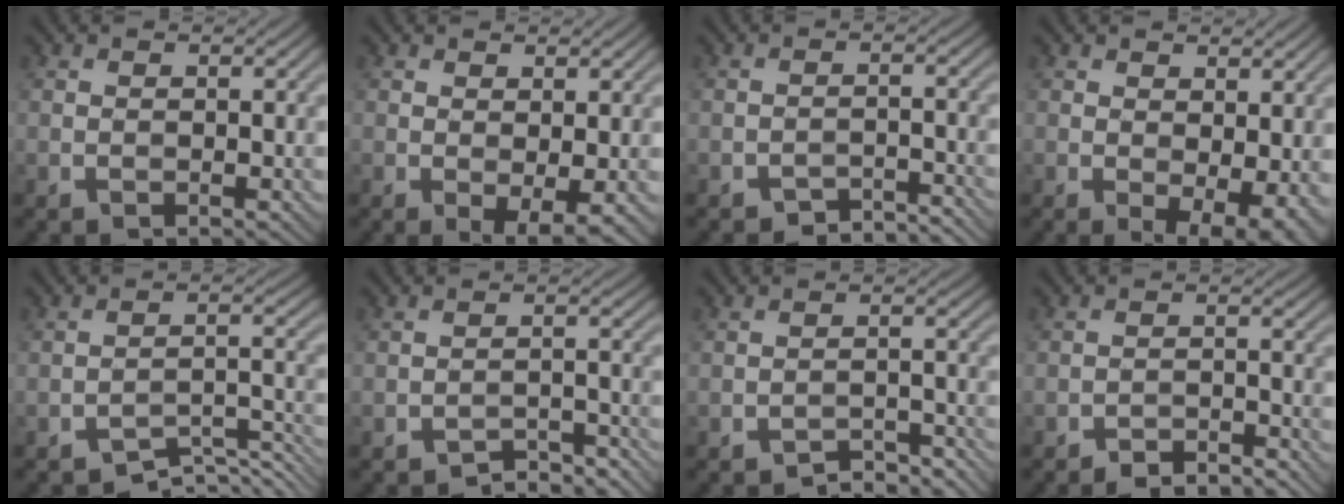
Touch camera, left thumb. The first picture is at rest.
{"total": 3.0, "force": [-0.2, 1.0, 2.8], "torque": [-0.049, -0.008, 0.001]}
{"total": 3.0, "force": [-2.9, 0.5, 0.7], "torque": [-0.005, 0.010, -0.047]}
{"total": 5.1, "force": [-0.2, 2.4, 4.5], "torque": [-0.063, -0.011, 0.008]}
{"total": 4.9, "force": [-4.2, 1.1, 2.2], "torque": [-0.032, 0.003, -0.065]}
{"total": 3.6, "force": [-3.3, 0.7, 1.1], "torque": [-0.014, 0.009, -0.051]}
{"total": 3.5, "force": [-3.2, 0.7, 1.2], "torque": [-0.015, 0.009, -0.049]}
{"total": 3.1, "force": [-2.9, 0.4, 1.1], "torque": [-0.014, 0.008, -0.049]}